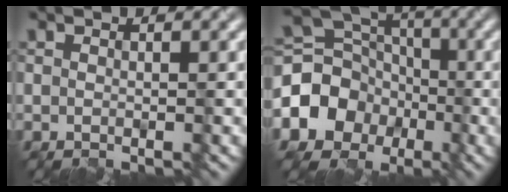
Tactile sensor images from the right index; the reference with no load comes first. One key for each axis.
{"total": 7.8, "fx": -2.4, "fy": 6.7, "fz": 3.3, "tx": -0.060, "ty": 0.003, "tz": -0.066}